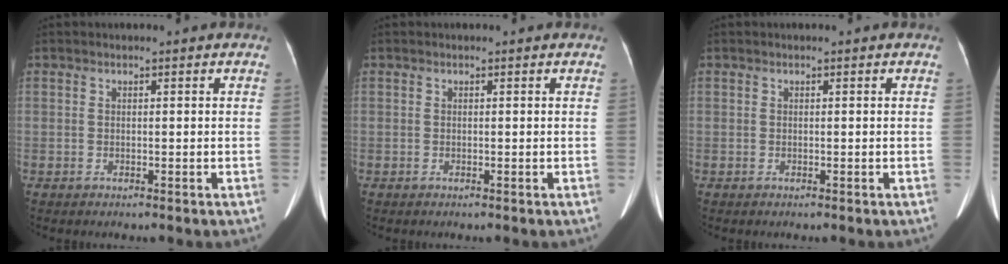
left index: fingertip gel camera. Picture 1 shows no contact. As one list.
[{"total": 0.0}, {"total": 0.0}]